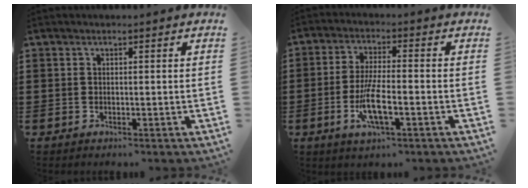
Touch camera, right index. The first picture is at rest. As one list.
[{"total": 6.9, "force": [-2.4, 1.6, 6.2], "torque": [-0.136, -0.014, -0.049]}]